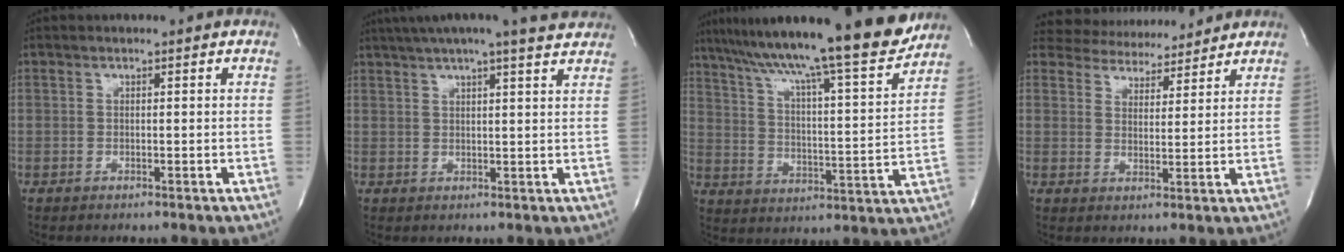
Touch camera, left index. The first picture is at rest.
{"total": 14.1, "force": [12.4, 0.4, 6.7], "torque": [-0.116, 0.018, 0.157]}
{"total": 22.7, "force": [18.9, 0.1, 12.6], "torque": [-0.209, -0.016, 0.281]}
{"total": 9.2, "force": [8.7, 2.6, 1.2], "torque": [-0.015, 0.006, 0.126]}